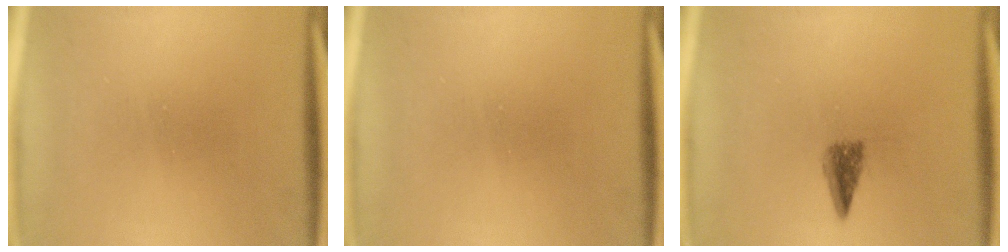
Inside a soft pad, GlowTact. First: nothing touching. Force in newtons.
{"total": 0.0}
{"total": 2.7}